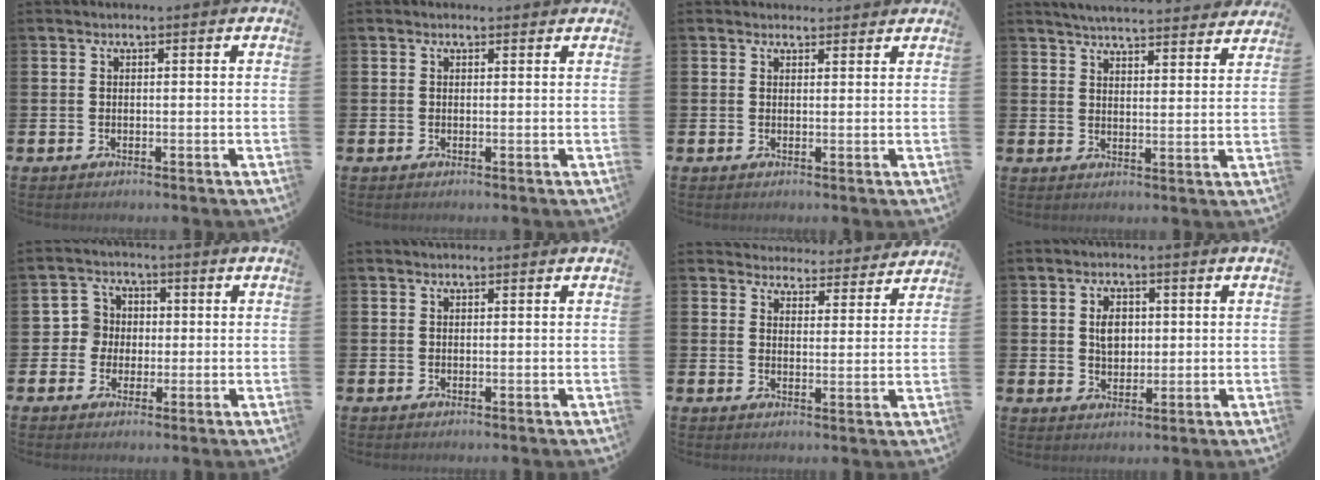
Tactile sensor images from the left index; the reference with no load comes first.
{"total": 0.6, "force": [0.4, 0.3, 0.2], "torque": [0.004, 0.001, 0.005]}
{"total": 1.6, "force": [1.5, 0.6, -0.1], "torque": [0.011, -0.003, 0.026]}
{"total": 5.2, "force": [5.2, 0.3, 0.5], "torque": [-0.024, -0.033, 0.092]}
{"total": 4.1, "force": [0.4, 4.0, 0.6], "torque": [-0.029, 0.013, 0.002]}
{"total": 0.0}
{"total": 4.3, "force": [4.2, 1.0, -0.2], "torque": [-0.004, -0.039, 0.071]}
{"total": 3.6, "force": [0.9, 2.5, 2.4], "torque": [-0.035, 0.004, 0.010]}